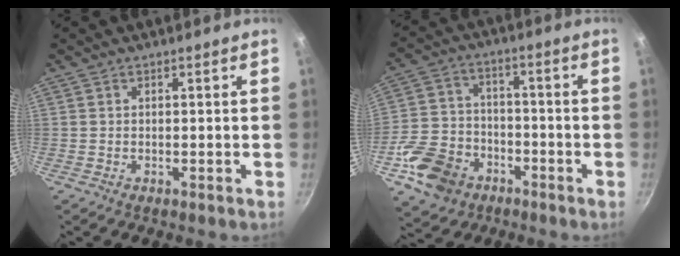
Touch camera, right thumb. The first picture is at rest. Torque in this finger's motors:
{"motor_torque": [1.18, 0.55, 0.92, -0.71, 0.07]}